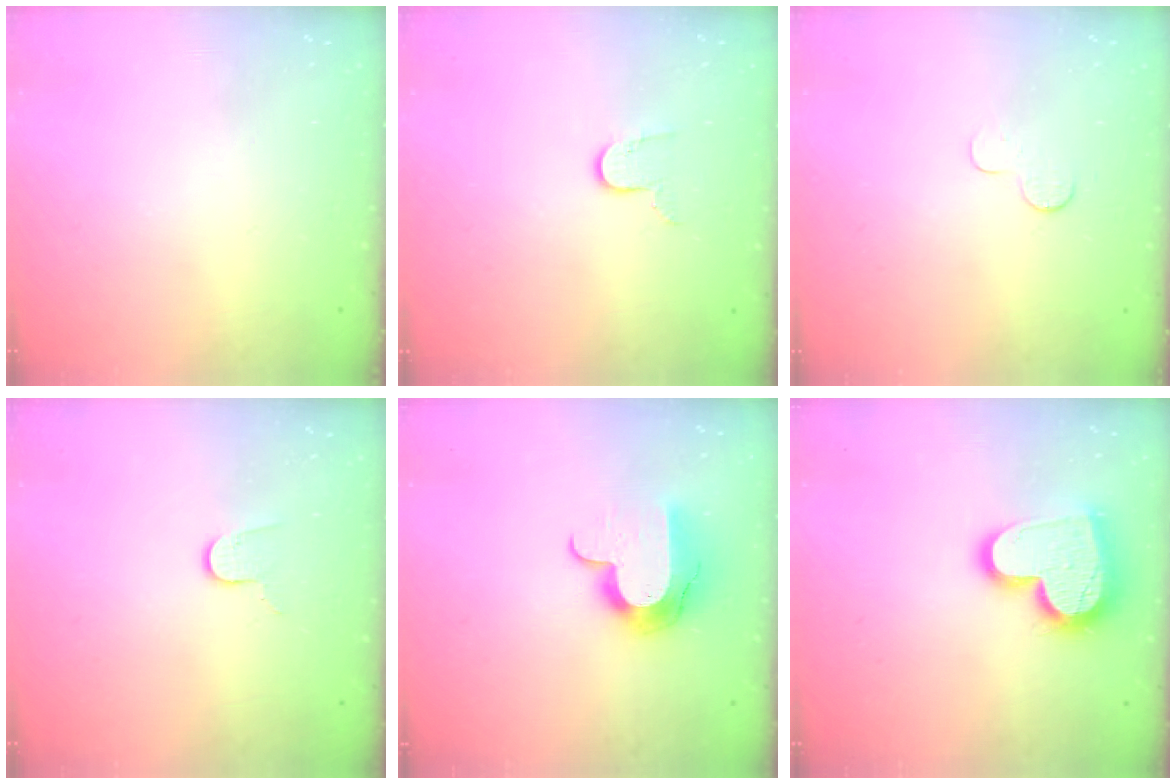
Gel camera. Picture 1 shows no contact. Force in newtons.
{"total": 6.3, "press": 6.3, "slide": 0.5}
{"total": 3.7, "press": 3.7, "slide": 0.4}
{"total": 6.0, "press": 6.0, "slide": 0.2}
{"total": 10.5, "press": 10.5, "slide": 0.8}
{"total": 16.6, "press": 16.5, "slide": 1.6}